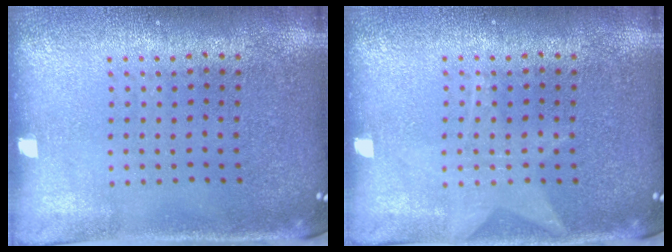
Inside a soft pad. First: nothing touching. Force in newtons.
{"total": 1.3, "press": 1.3, "slide": 0.1}